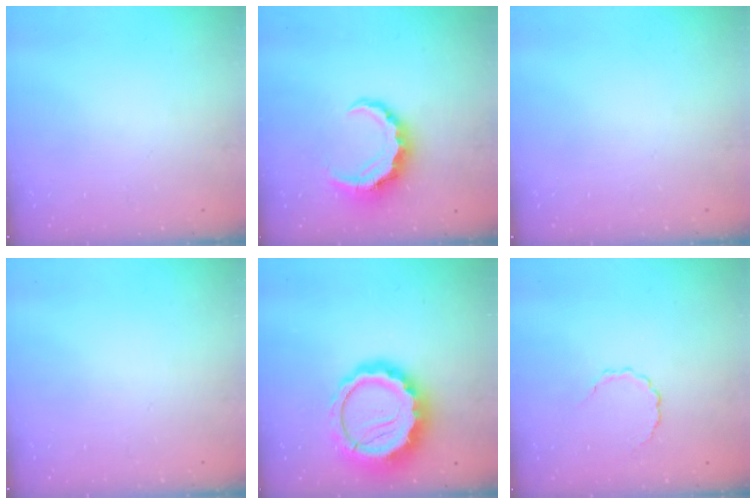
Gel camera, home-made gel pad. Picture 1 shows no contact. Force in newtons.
{"total": 8.1, "press": 8.0, "slide": 1.5}
{"total": 0.0}
{"total": 0.0}
{"total": 15.9, "press": 15.5, "slide": 3.4}
{"total": 2.6, "press": 2.5, "slide": 0.9}